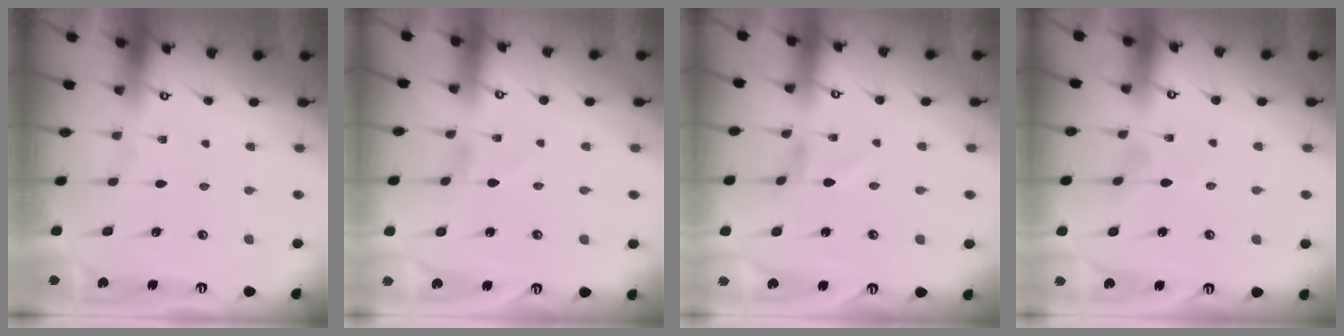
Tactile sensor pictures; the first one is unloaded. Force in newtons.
{"total": 1.1, "press": 1.1, "slide": 0.1}
{"total": 0.9, "press": 0.8, "slide": 0.1}
{"total": 0.8, "press": 0.8, "slide": 0.2}